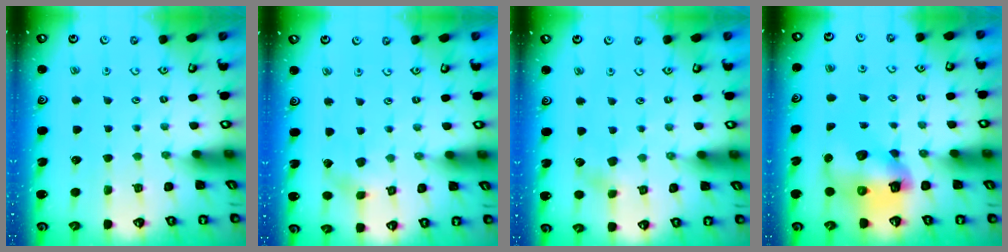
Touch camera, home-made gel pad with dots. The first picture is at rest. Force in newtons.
{"total": 3.2, "press": 3.2, "slide": 0.3}
{"total": 6.1, "press": 6.1, "slide": 0.3}
{"total": 10.5, "press": 10.4, "slide": 1.2}